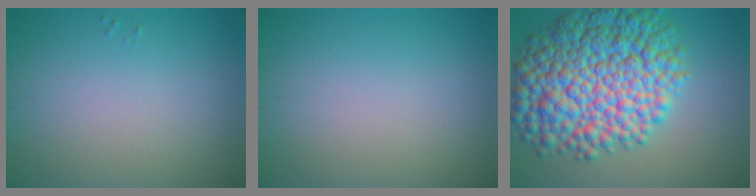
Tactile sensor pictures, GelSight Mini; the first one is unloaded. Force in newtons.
{"total": 0.0}
{"total": 13.4, "press": 13.4, "slide": 0.2}